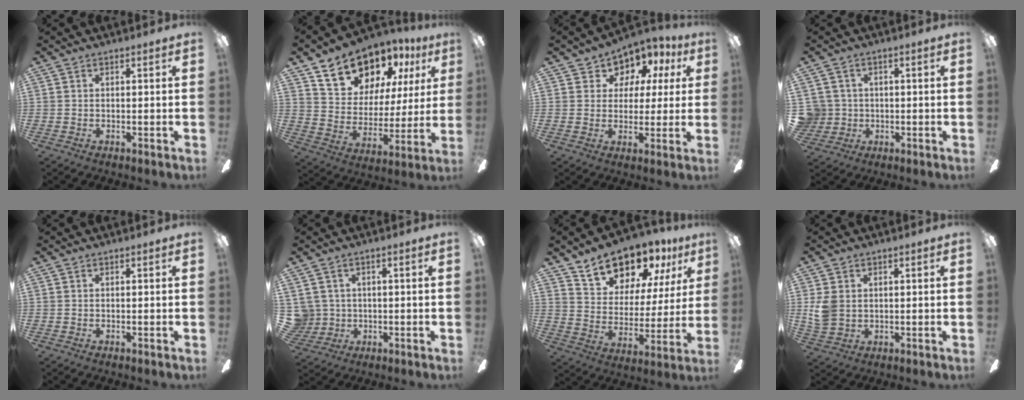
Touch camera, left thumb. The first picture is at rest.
{"total": 16.9, "force": [13.1, 9.3, 5.2], "torque": [-0.099, -0.094, 0.241]}
{"total": 7.6, "force": [4.8, 5.7, 1.5], "torque": [-0.034, -0.035, 0.089]}
{"total": 5.4, "force": [0.5, 5.3, 0.8], "torque": [-0.037, 0.008, 0.011]}
{"total": 0.0}
{"total": 5.0, "force": [1.0, 4.9, 0.5], "torque": [-0.034, 0.004, 0.021]}
{"total": 15.8, "force": [13.1, 7.4, 4.8], "torque": [-0.092, -0.093, 0.239]}
{"total": 5.4, "force": [1.0, 4.1, 3.2], "torque": [-0.061, 0.006, 0.021]}